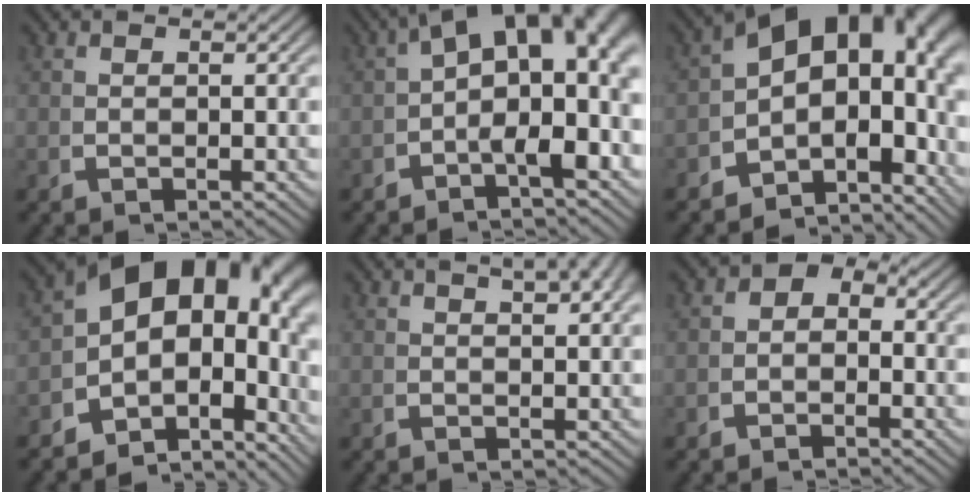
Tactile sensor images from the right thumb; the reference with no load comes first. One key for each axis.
{"total": 11.7, "fx": 1.1, "fy": 6.2, "fz": 9.8, "tx": -0.127, "ty": -0.010, "tz": 0.017}
{"total": 15.7, "fx": -0.3, "fy": 10.2, "fz": 11.9, "tx": -0.183, "ty": -0.031, "tz": -0.006}
{"total": 16.2, "fx": 0.2, "fy": 10.9, "fz": 12.0, "tx": -0.212, "ty": -0.032, "tz": 0.003}
{"total": 4.8, "fx": 2.7, "fy": 1.6, "fz": 3.5, "tx": -0.030, "ty": 0.016, "tz": 0.040}
{"total": 1.8, "fx": -0.3, "fy": 1.3, "fz": 1.2, "tx": -0.019, "ty": -0.006, "tz": -0.002}